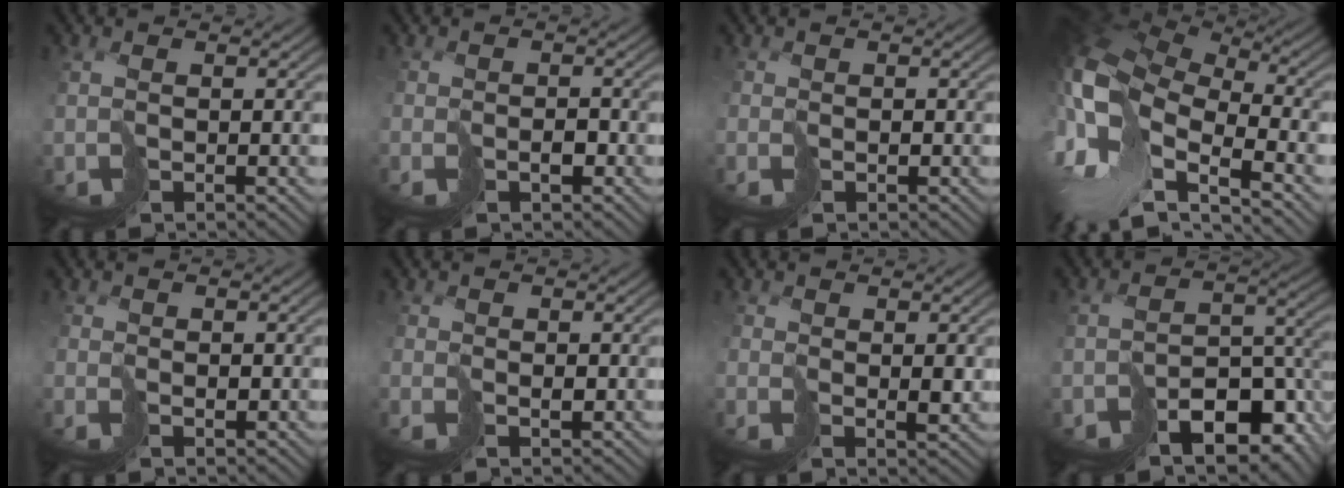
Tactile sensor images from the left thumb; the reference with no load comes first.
{"total": 1.0, "force": [-0.8, 0.5, -0.1], "torque": [0.017, 0.003, -0.014]}
{"total": 1.0, "force": [-0.1, -0.1, -0.9], "torque": [0.027, 0.000, -0.004]}
{"total": 12.8, "force": [-3.1, 7.6, 9.8], "torque": [-0.259, -0.007, -0.055]}
{"total": 1.1, "force": [0.6, 0.1, -0.8], "torque": [0.021, 0.000, 0.015]}
{"total": 0.9, "force": [0.7, 0.0, -0.6], "torque": [0.015, 0.000, 0.017]}
{"total": 1.5, "force": [1.4, 0.6, 0.2], "torque": [-0.002, -0.004, 0.030]}
{"total": 9.2, "force": [-5.9, 4.7, 5.2], "torque": [-0.077, -0.015, -0.077]}